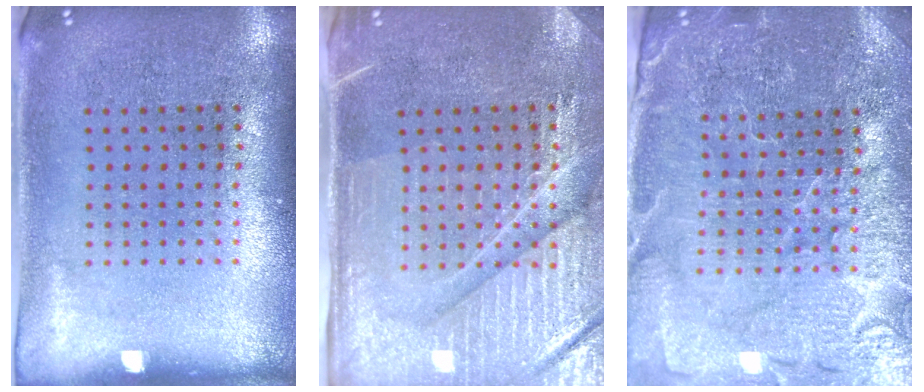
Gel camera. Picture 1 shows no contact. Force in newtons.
{"total": 4.6, "press": 4.3, "slide": 1.8}
{"total": 4.2, "press": 4.0, "slide": 1.2}